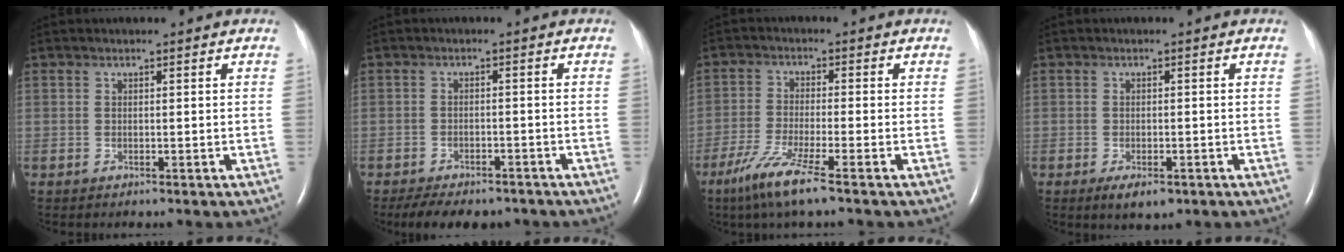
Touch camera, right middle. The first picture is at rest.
{"total": 10.5, "force": [-8.5, 4.2, 4.4], "torque": [-0.076, -0.003, -0.115]}
{"total": 7.3, "force": [-4.7, -0.2, 5.6], "torque": [-0.117, -0.022, -0.092]}
{"total": 3.5, "force": [-1.9, 1.5, 2.5], "torque": [-0.045, -0.004, -0.024]}